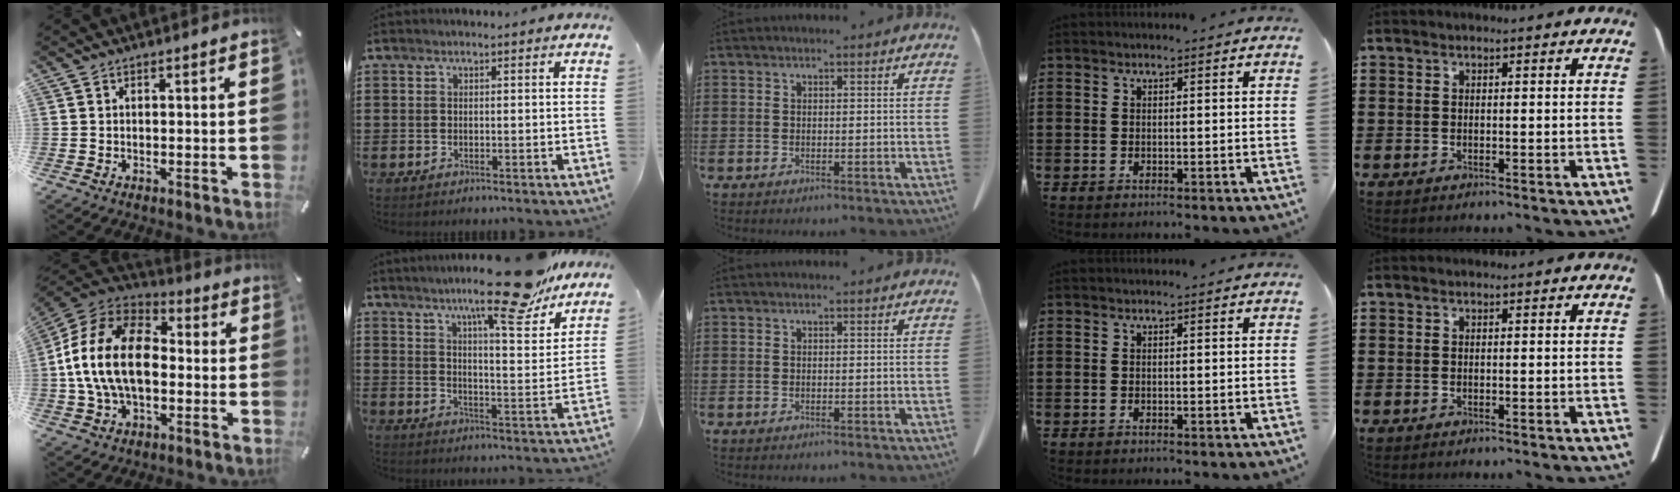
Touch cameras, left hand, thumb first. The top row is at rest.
{"thumb": {"total": 18.9, "force": [-2.1, 12.6, 13.9], "torque": [-0.290, 0.029, -0.036]}, "index": {"total": 14.6, "force": [11.8, 1.3, 8.6], "torque": [-0.144, -0.065, 0.192]}}